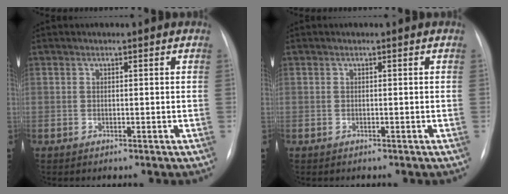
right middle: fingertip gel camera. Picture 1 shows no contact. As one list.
[{"total": 0.0}]